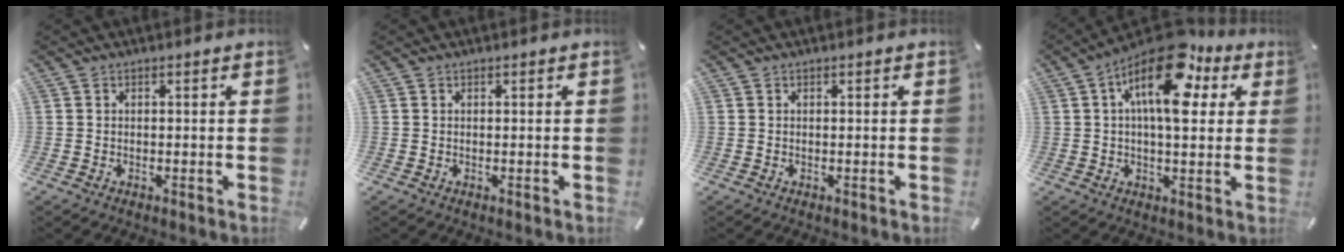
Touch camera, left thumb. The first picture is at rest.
{"total": 0.0}
{"total": 0.0}
{"total": 16.8, "force": [7.1, 7.5, 13.2], "torque": [-0.226, -0.035, 0.117]}